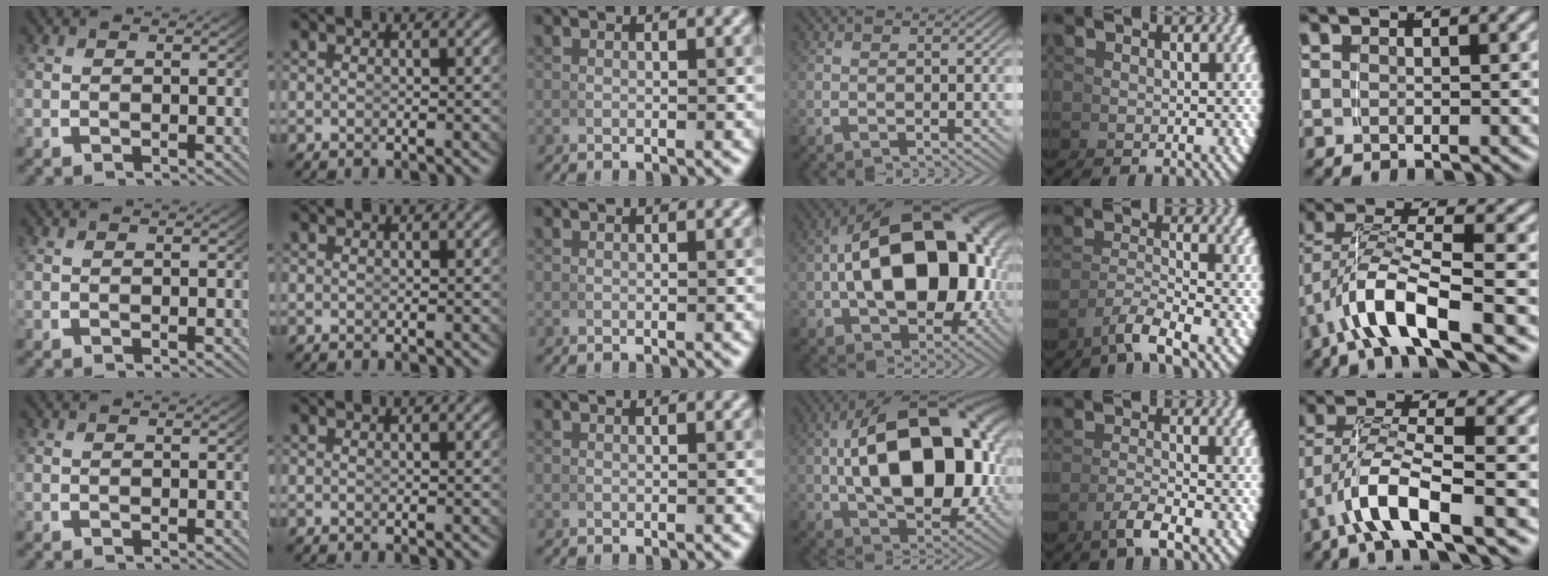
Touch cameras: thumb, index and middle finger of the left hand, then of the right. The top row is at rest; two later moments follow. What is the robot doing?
{"motion": "lift_and_place", "object": "bowl"}